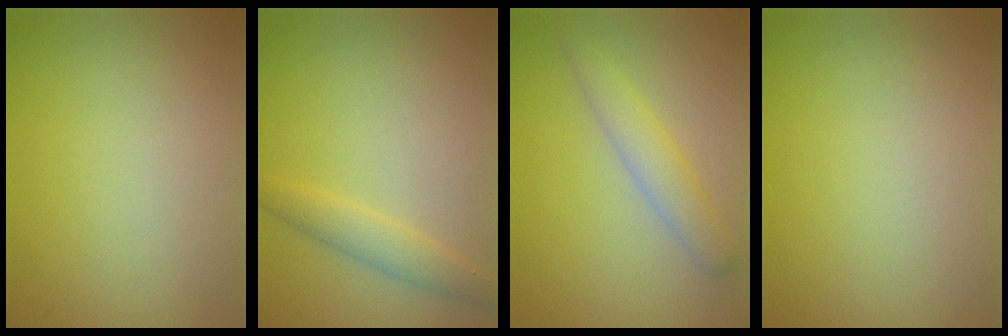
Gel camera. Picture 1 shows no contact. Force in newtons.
{"total": 2.3, "press": 2.3, "slide": 0.1}
{"total": 2.7, "press": 2.7, "slide": 0.1}
{"total": 0.0}